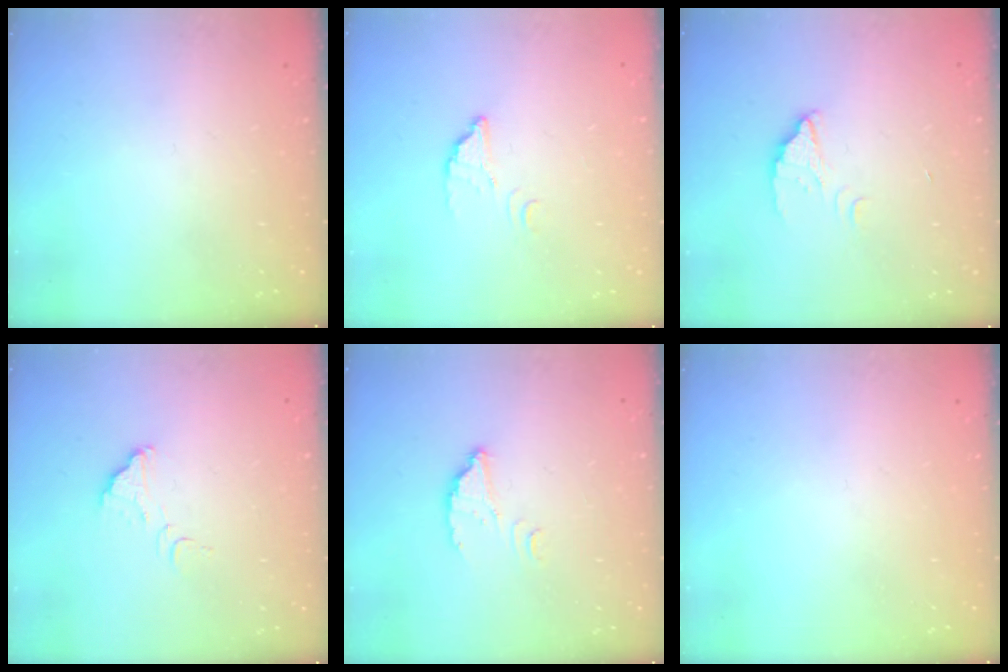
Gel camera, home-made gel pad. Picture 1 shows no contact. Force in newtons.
{"total": 3.1, "press": 3.1, "slide": 0.2}
{"total": 2.1, "press": 2.1, "slide": 0.1}
{"total": 2.7, "press": 2.7, "slide": 0.2}
{"total": 2.6, "press": 2.6, "slide": 0.2}
{"total": 0.0}